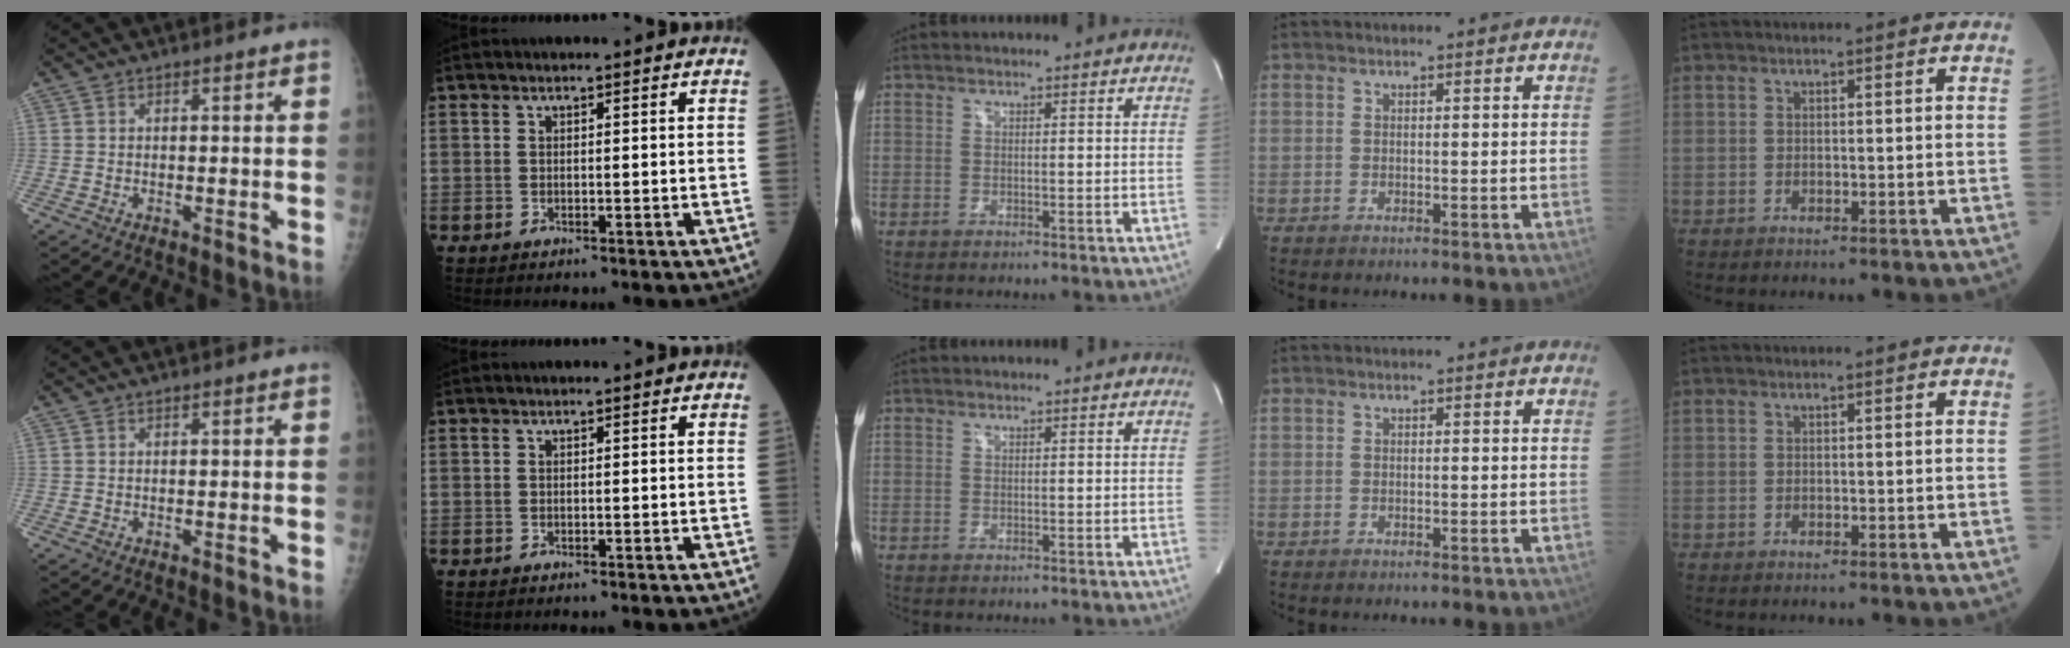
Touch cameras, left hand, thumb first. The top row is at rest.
{}